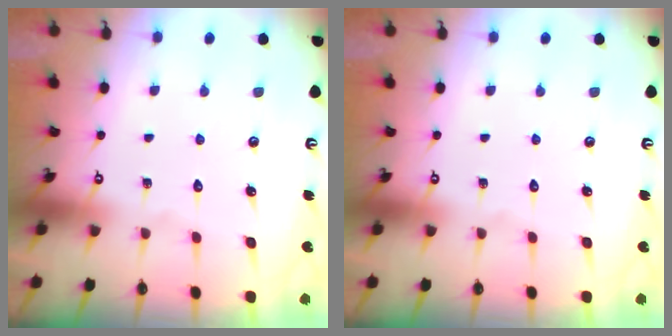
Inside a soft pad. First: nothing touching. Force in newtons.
{"total": 0.0}